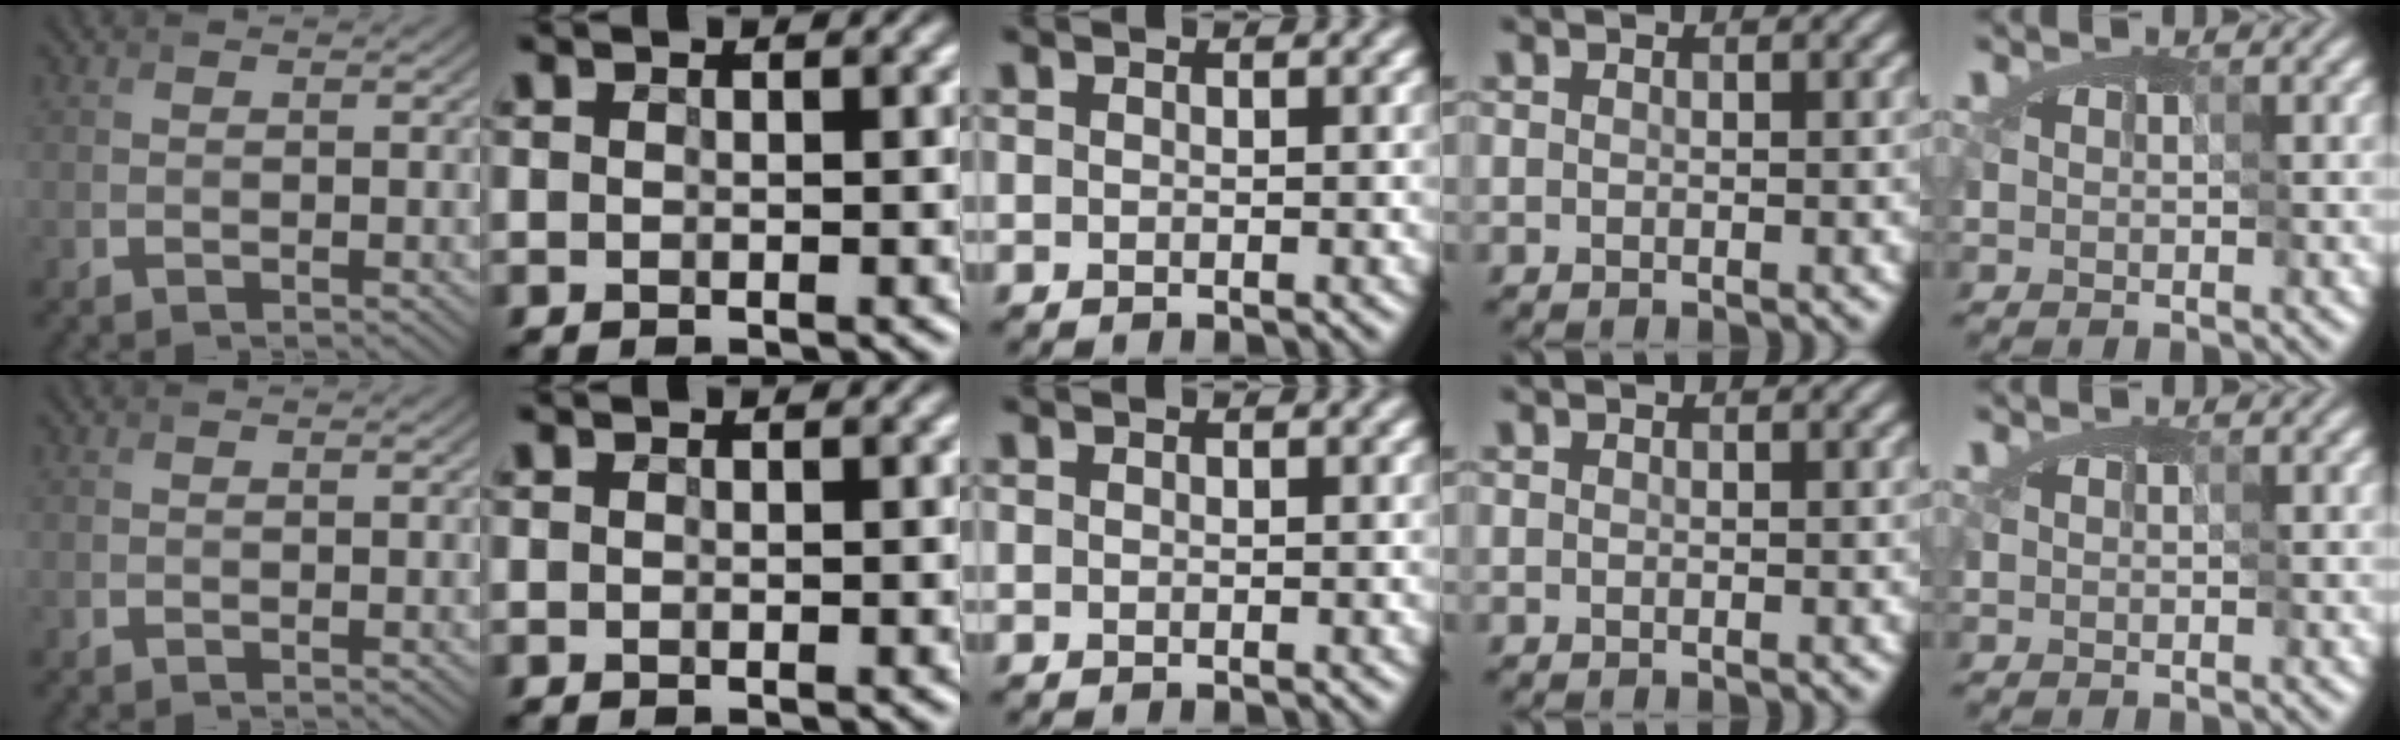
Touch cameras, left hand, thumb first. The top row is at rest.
{}